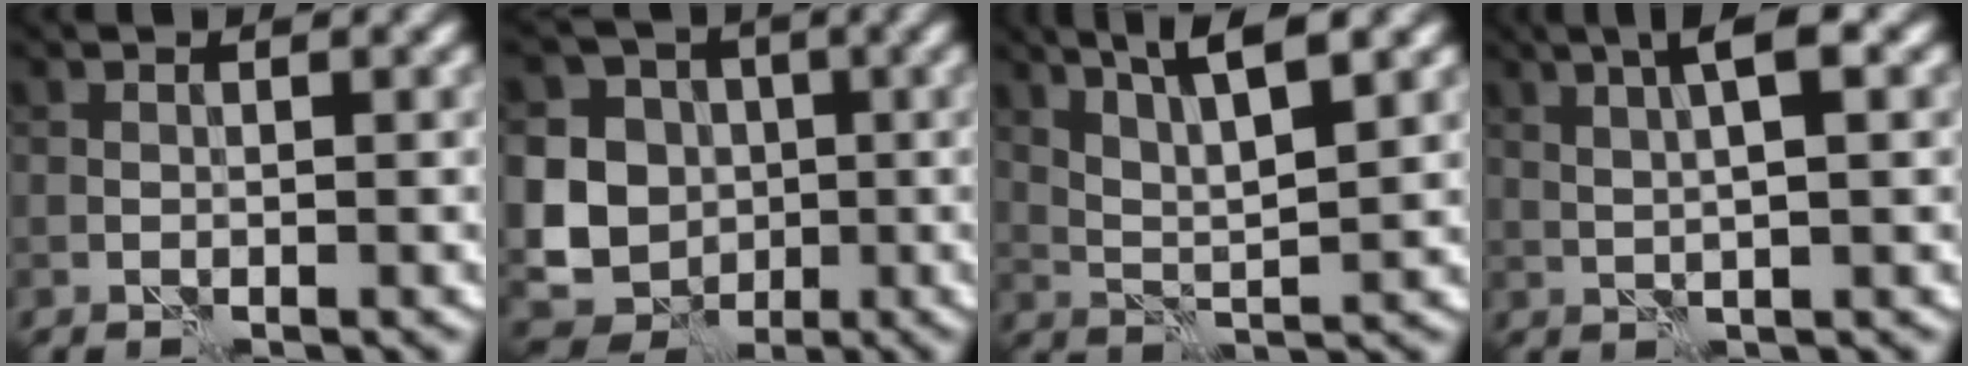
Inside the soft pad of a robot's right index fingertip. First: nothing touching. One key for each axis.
{"total": 11.3, "fx": -0.2, "fy": 10.2, "fz": 5.0, "tx": -0.098, "ty": 0.007, "tz": -0.031}
{"total": 5.9, "fx": 3.6, "fy": 1.0, "fz": 4.6, "tx": -0.087, "ty": 0.002, "tz": 0.068}
{"total": 4.2, "fx": 1.6, "fy": 0.6, "fz": 3.8, "tx": -0.069, "ty": 0.007, "tz": 0.027}